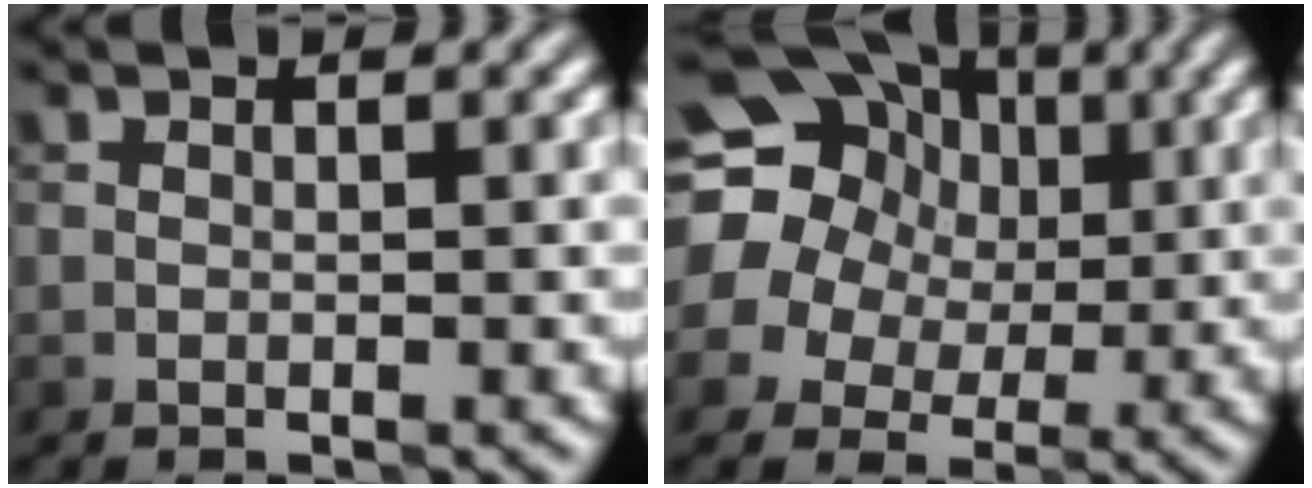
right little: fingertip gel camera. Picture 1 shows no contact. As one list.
[{"total": 17.3, "force": [5.4, 14.9, 6.9], "torque": [-0.162, 0.032, 0.074]}]